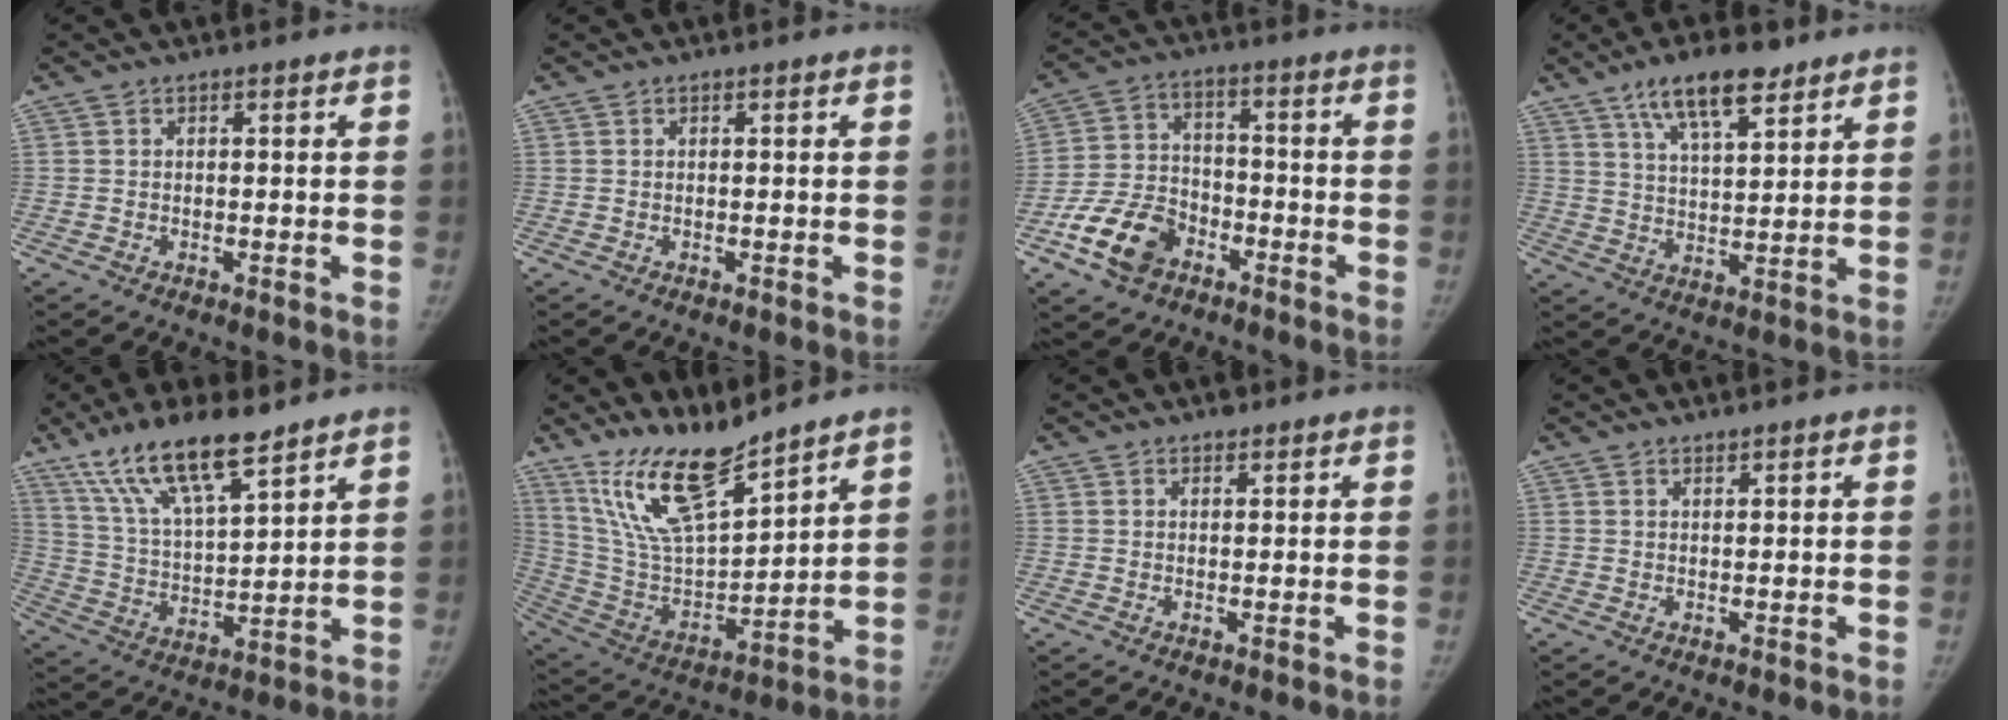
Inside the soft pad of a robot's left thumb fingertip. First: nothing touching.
{"total": 0.0}
{"total": 11.7, "force": [-6.2, 8.0, 5.8], "torque": [-0.093, 0.033, -0.115]}
{"total": 11.2, "force": [7.3, 3.9, 7.6], "torque": [-0.112, -0.031, 0.129]}
{"total": 15.7, "force": [11.0, 4.0, 10.4], "torque": [-0.180, -0.047, 0.216]}
{"total": 16.3, "force": [12.9, 3.8, 9.2], "torque": [-0.147, -0.079, 0.258]}
{"total": 1.3, "force": [1.0, 0.6, 0.5], "torque": [-0.003, -0.005, 0.012]}
{"total": 0.7, "force": [0.7, 0.0, 0.2], "torque": [-0.003, -0.006, 0.013]}